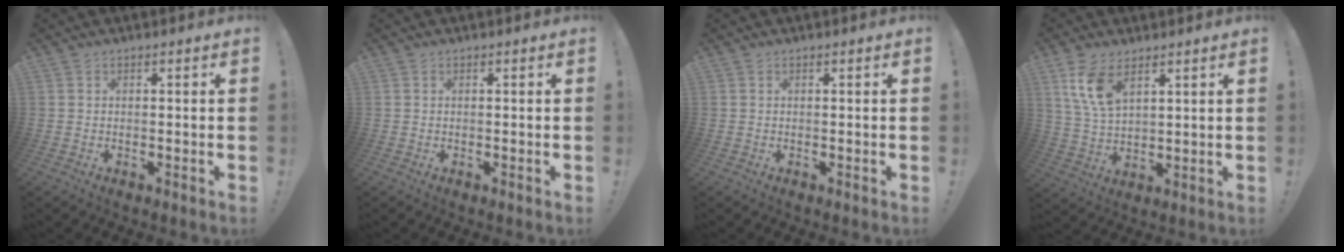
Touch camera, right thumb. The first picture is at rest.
{"total": 0.0}
{"total": 0.0}
{"total": 9.8, "force": [5.7, 4.8, 6.4], "torque": [-0.124, -0.019, 0.108]}